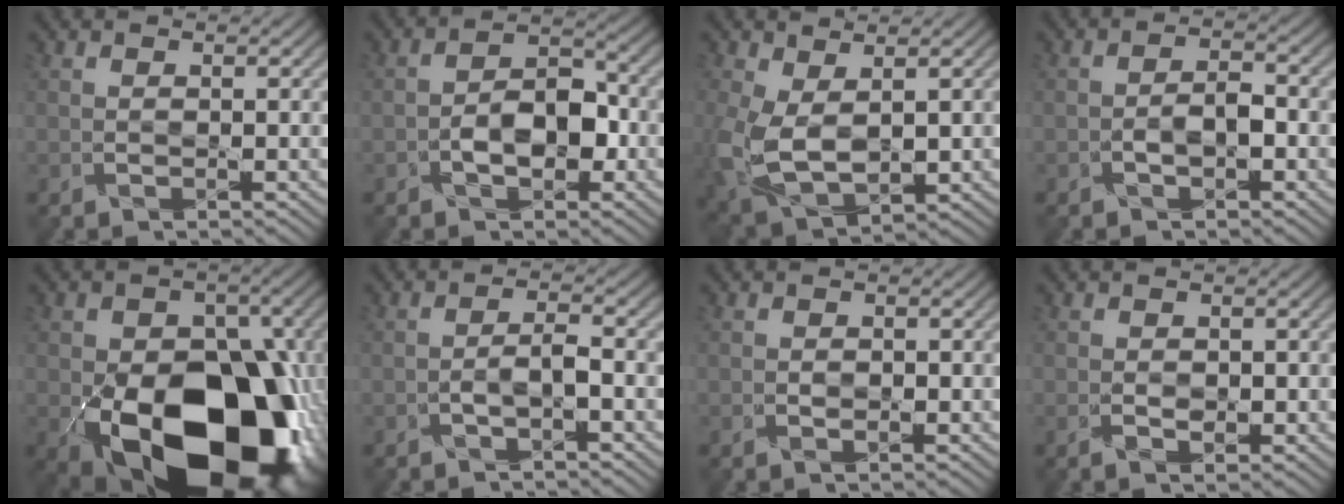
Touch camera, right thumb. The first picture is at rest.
{"total": 5.0, "force": [-2.0, 2.8, 3.6], "torque": [-0.051, 0.009, -0.035]}
{"total": 8.8, "force": [0.2, 5.6, 6.8], "torque": [-0.192, -0.023, 0.023]}
{"total": 2.4, "force": [-1.3, 1.0, 1.7], "torque": [-0.027, 0.007, -0.023]}
{"total": 21.6, "force": [-8.2, 14.0, 14.2], "torque": [-0.208, -0.044, -0.096]}
{"total": 2.2, "force": [-1.4, 0.3, 1.6], "torque": [-0.033, 0.008, -0.029]}
{"total": 0.9, "force": [-0.4, 0.5, 0.6], "torque": [-0.009, -0.003, -0.006]}
{"total": 1.4, "force": [-0.4, 0.8, 1.1], "torque": [-0.023, -0.003, -0.005]}